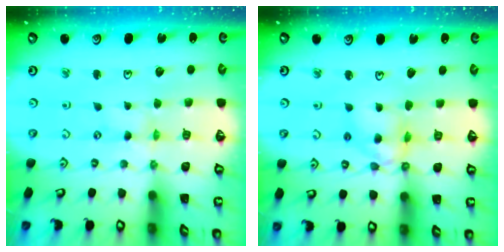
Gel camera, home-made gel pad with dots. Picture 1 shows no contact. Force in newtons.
{"total": 11.2, "press": 11.1, "slide": 0.9}